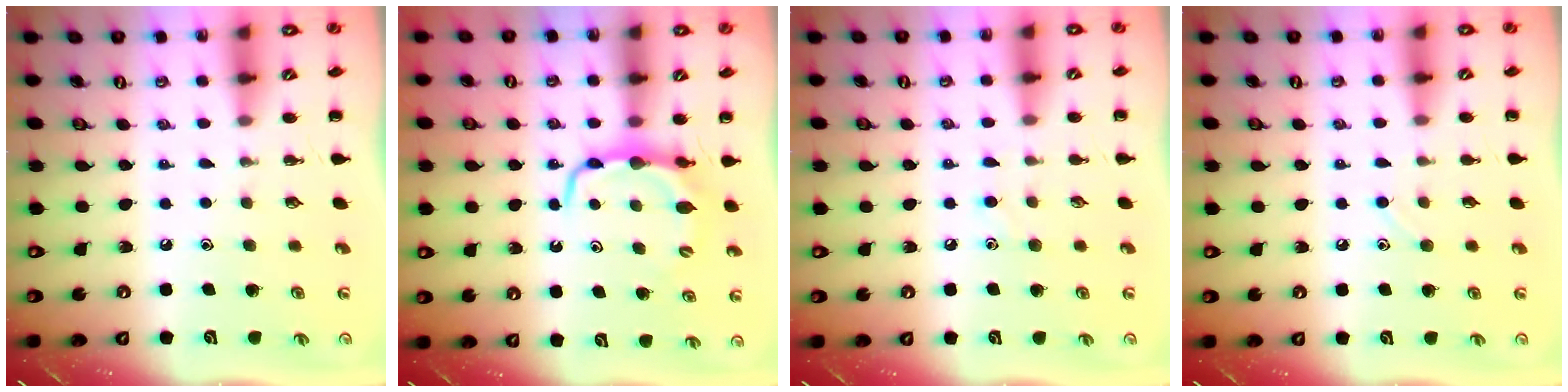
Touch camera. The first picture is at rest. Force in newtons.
{"total": 6.5, "press": 6.5, "slide": 0.3}
{"total": 5.0, "press": 4.8, "slide": 1.3}
{"total": 6.3, "press": 5.9, "slide": 2.1}